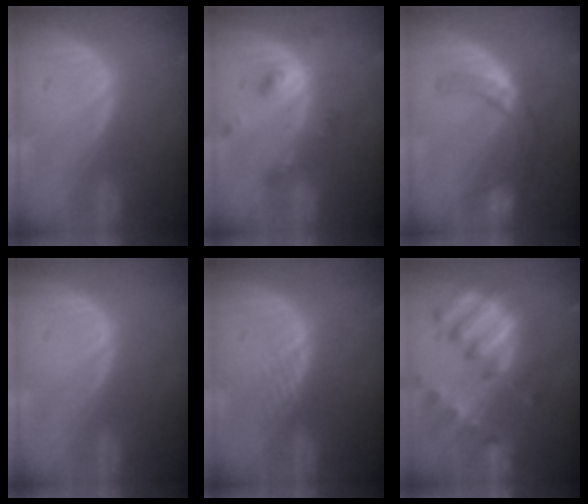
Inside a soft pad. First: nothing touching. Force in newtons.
{"total": 4.6, "press": 4.1, "slide": 2.1}
{"total": 7.5, "press": 6.7, "slide": 3.5}
{"total": 0.0}
{"total": 1.3, "press": 1.2, "slide": 0.1}
{"total": 11.3, "press": 9.8, "slide": 5.7}